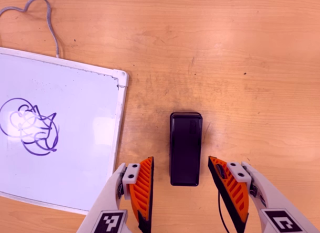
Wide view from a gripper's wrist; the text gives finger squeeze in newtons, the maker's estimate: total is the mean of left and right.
{"total": 0.0}